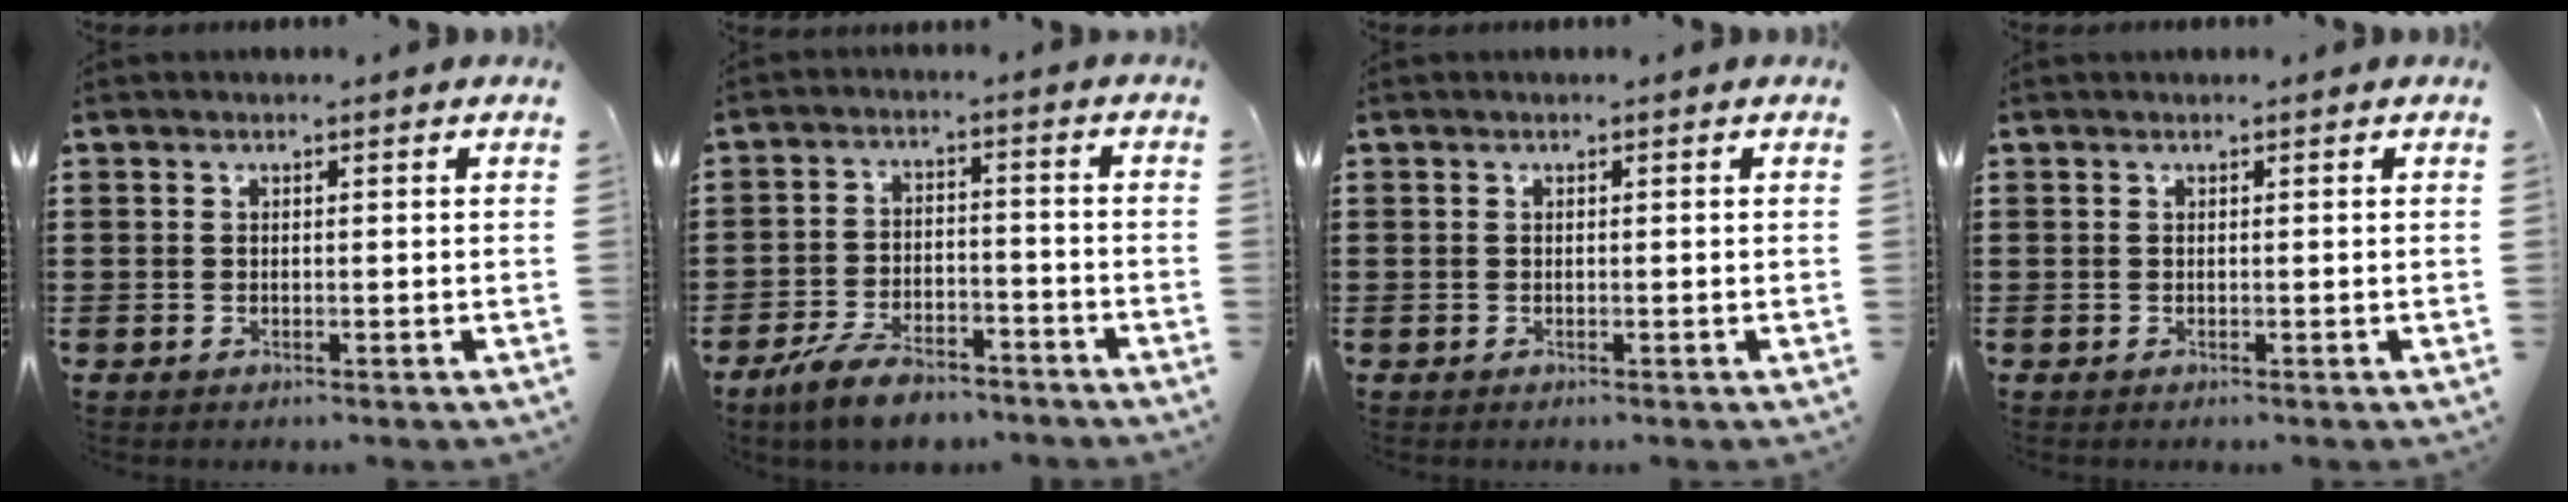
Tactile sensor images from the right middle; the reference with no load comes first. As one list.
[{"total": 6.5, "force": [-5.5, 2.1, 2.7], "torque": [-0.062, 0.005, -0.107]}, {"total": 0.0}, {"total": 0.0}]